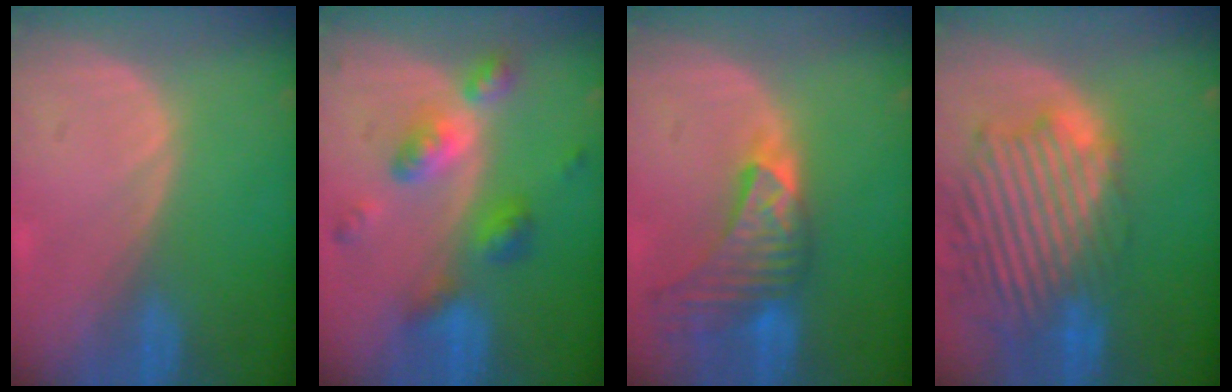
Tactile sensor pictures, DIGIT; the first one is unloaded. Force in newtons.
{"total": 7.2, "press": 7.2, "slide": 0.6}
{"total": 9.1, "press": 8.2, "slide": 3.8}
{"total": 13.9, "press": 11.9, "slide": 7.2}